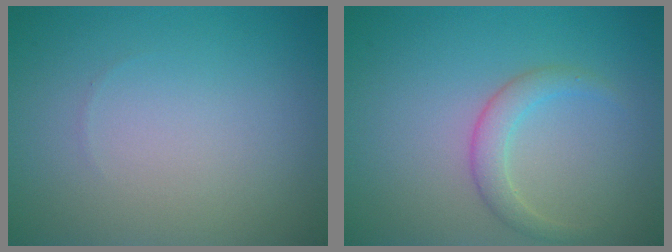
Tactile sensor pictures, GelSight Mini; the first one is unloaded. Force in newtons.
{"total": 2.2, "press": 2.1, "slide": 0.1}